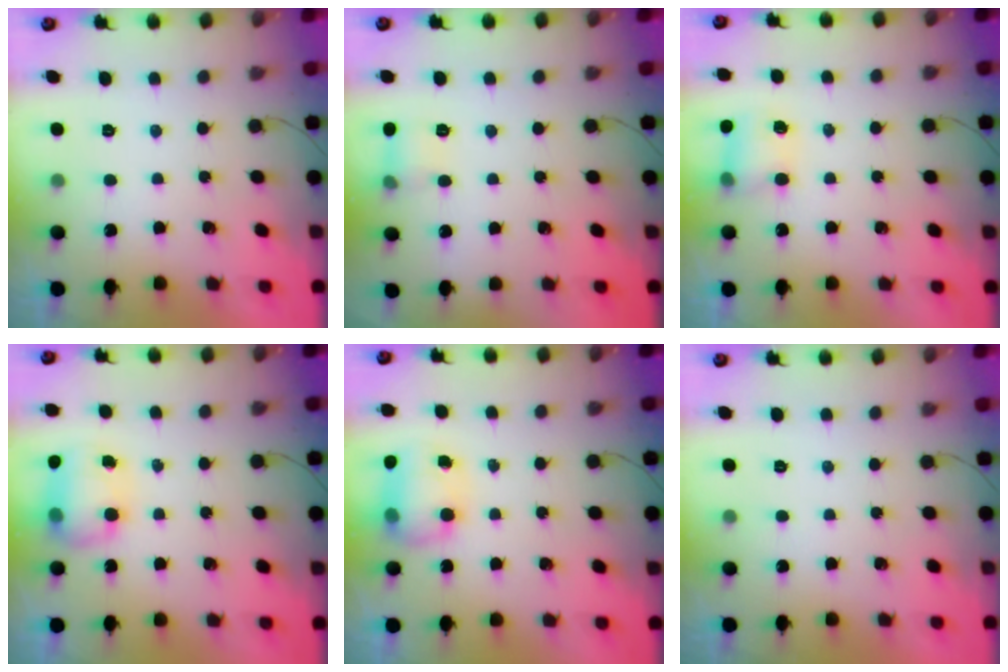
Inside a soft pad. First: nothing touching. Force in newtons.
{"total": 6.9, "press": 6.7, "slide": 1.8}
{"total": 5.4, "press": 5.3, "slide": 0.6}
{"total": 8.2, "press": 8.1, "slide": 0.9}
{"total": 8.0, "press": 8.0, "slide": 0.4}
{"total": 0.0}